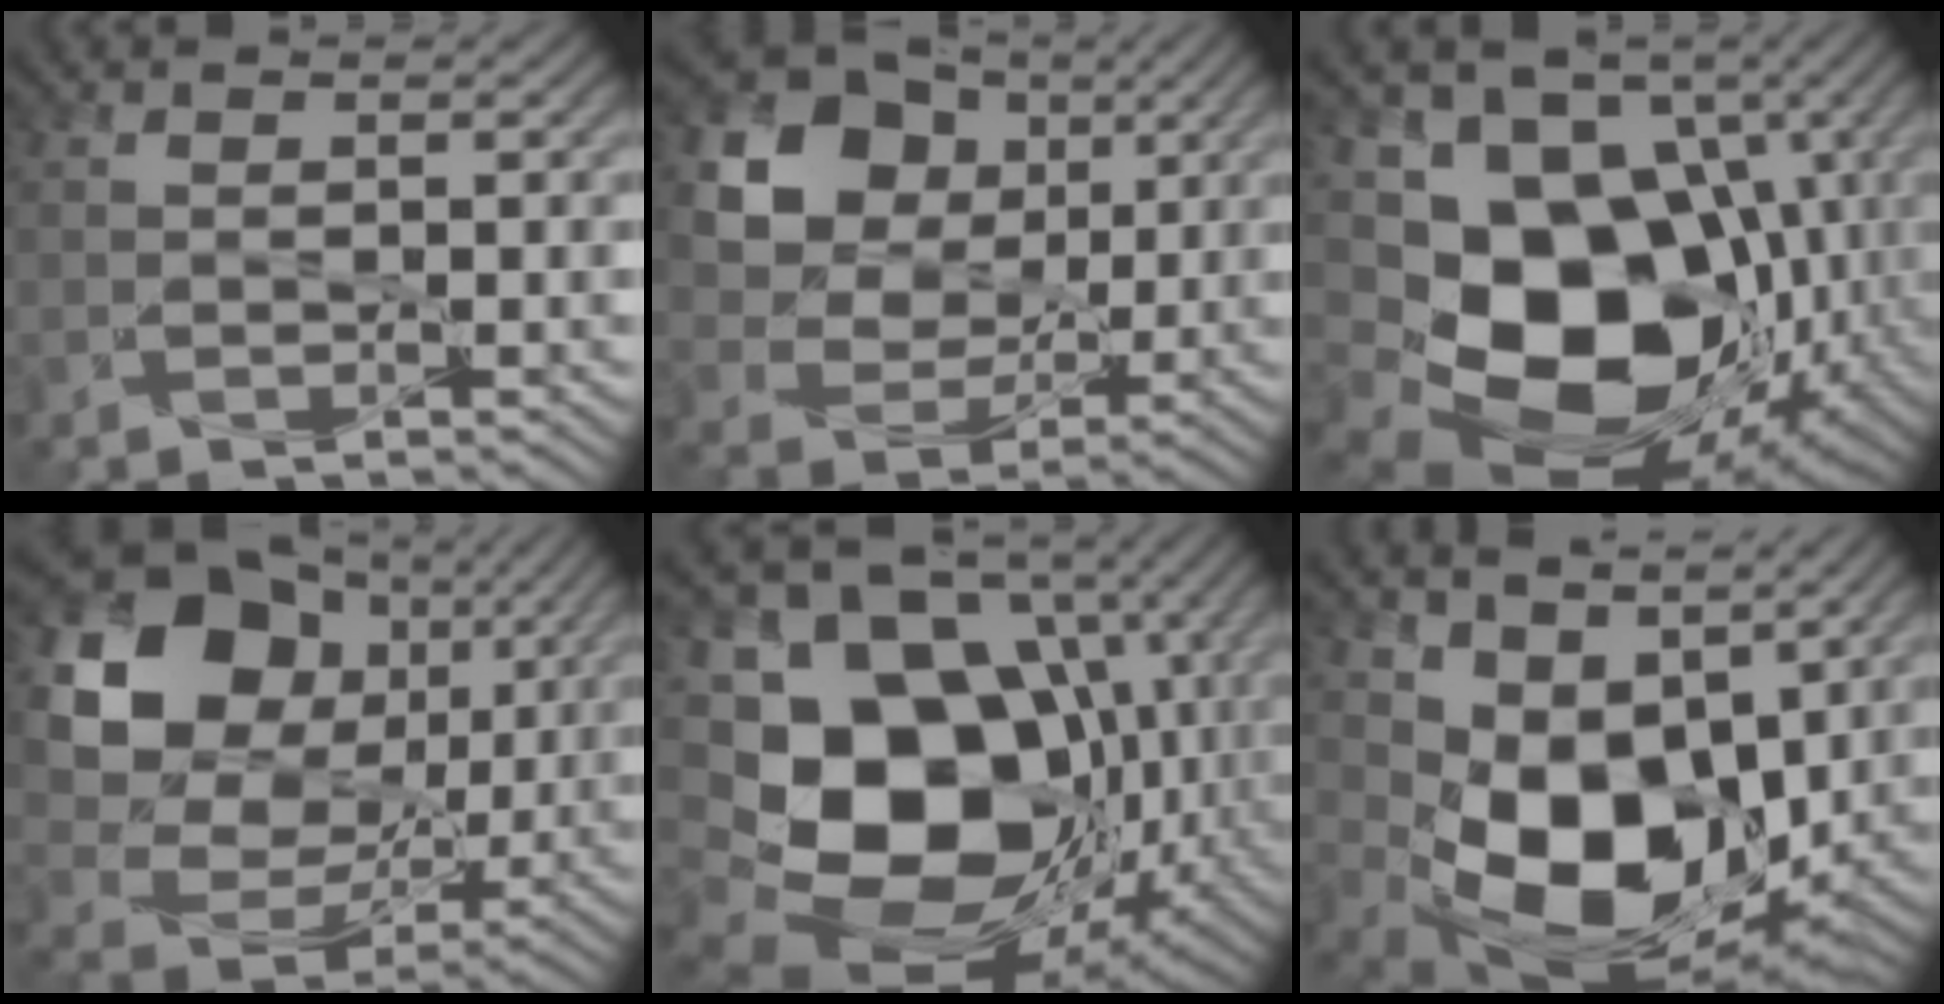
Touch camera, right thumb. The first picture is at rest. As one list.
[{"total": 14.1, "force": [4.8, 11.5, 6.6], "torque": [-0.195, 0.038, 0.114]}, {"total": 21.1, "force": [-4.7, 16.1, 12.9], "torque": [-0.270, -0.039, -0.062]}, {"total": 17.2, "force": [5.0, 13.7, 9.2], "torque": [-0.211, 0.019, 0.094]}, {"total": 22.2, "force": [-2.9, 16.8, 14.2], "torque": [-0.324, -0.023, -0.030]}, {"total": 12.3, "force": [2.5, 8.6, 8.3], "torque": [-0.169, -0.033, 0.059]}]